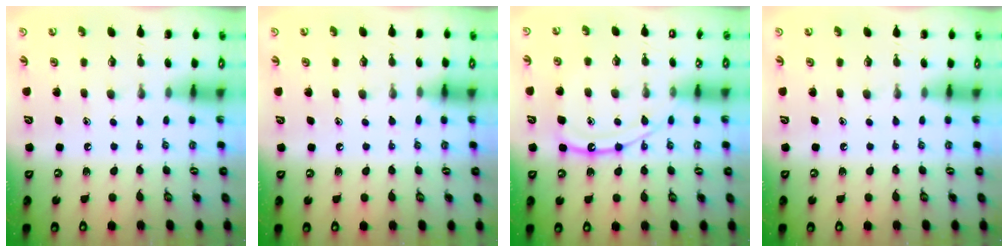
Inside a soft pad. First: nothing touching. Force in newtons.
{"total": 5.3, "press": 5.2, "slide": 0.7}
{"total": 12.8, "press": 12.7, "slide": 1.3}
{"total": 0.0}